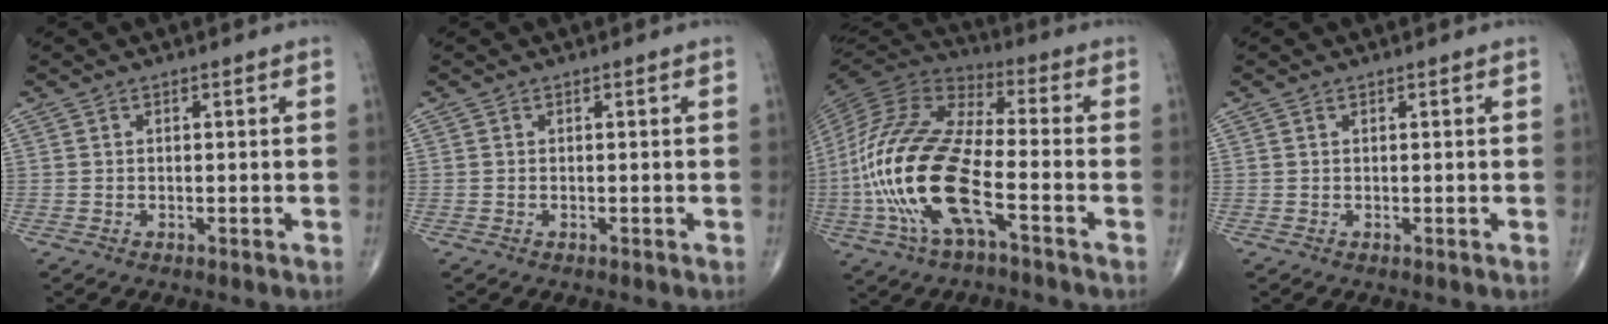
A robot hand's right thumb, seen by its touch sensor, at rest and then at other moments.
{"total": 0.0}
{"total": 22.3, "force": [-6.3, 8.4, 19.7], "torque": [-0.438, 0.022, -0.115]}
{"total": 0.0}